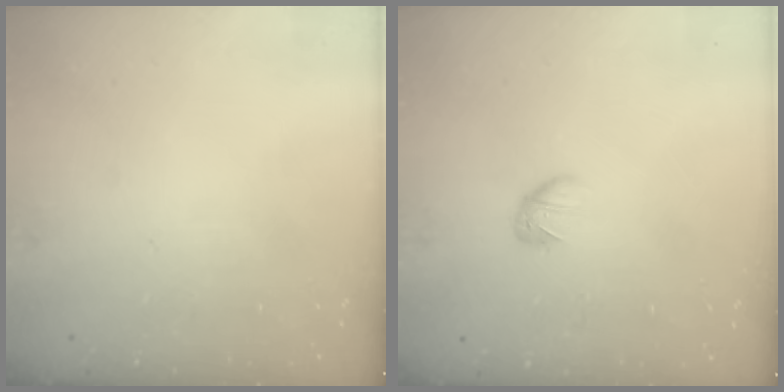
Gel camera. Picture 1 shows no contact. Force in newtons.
{"total": 3.2, "press": 3.1, "slide": 0.9}